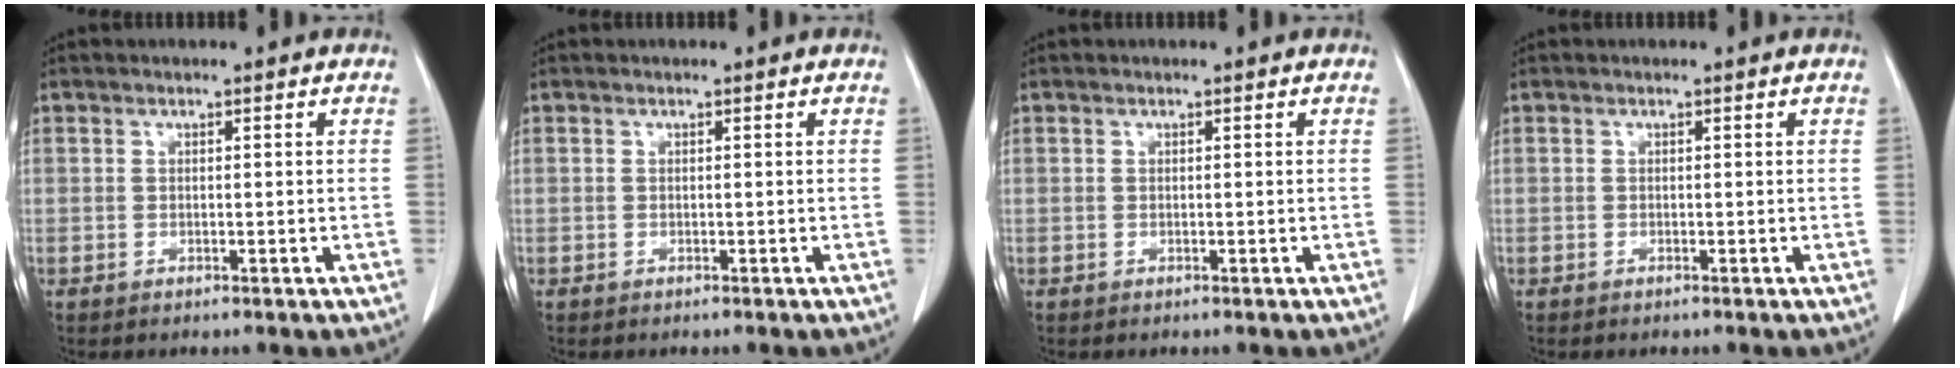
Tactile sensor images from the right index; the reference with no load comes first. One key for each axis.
{"total": 0.0}
{"total": 0.0}
{"total": 0.0}